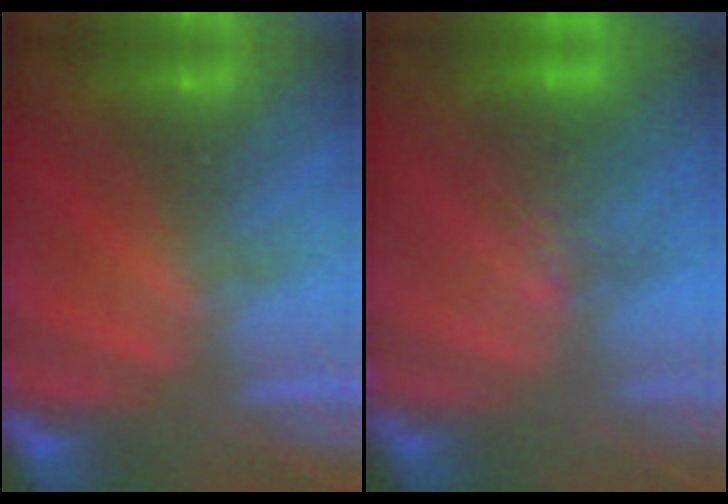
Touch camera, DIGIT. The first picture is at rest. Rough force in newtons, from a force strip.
{"total": 7.3}